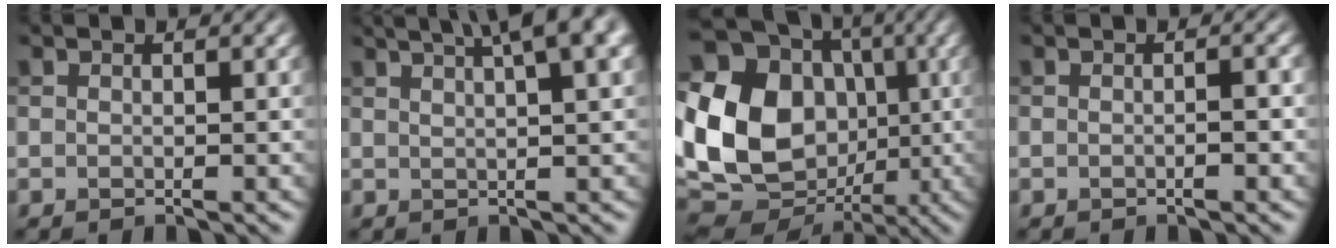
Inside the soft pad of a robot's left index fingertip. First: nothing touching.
{"total": 8.1, "force": [4.6, 2.3, 6.3], "torque": [-0.066, 0.033, 0.042]}
{"total": 20.6, "force": [-0.1, 17.3, 11.1], "torque": [-0.252, 0.013, -0.025]}
{"total": 1.1, "force": [-0.5, 0.1, 1.0], "torque": [-0.018, 0.002, -0.008]}